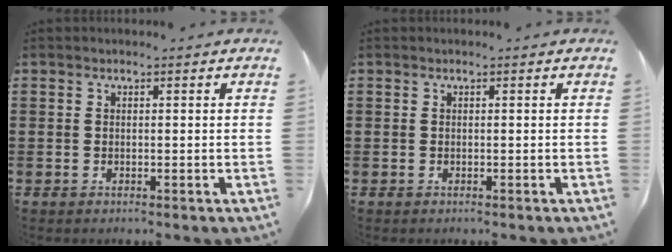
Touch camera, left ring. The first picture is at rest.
{"total": 0.0}